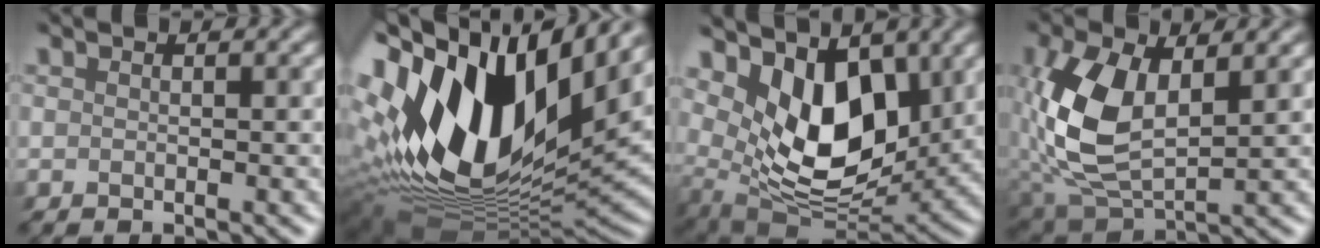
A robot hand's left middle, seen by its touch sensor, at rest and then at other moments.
{"total": 17.3, "force": [4.3, 9.5, 13.8], "torque": [-0.298, 0.005, 0.070]}
{"total": 9.6, "force": [2.8, 5.5, 7.3], "torque": [-0.138, -0.016, 0.040]}
{"total": 8.0, "force": [0.8, 4.4, 6.6], "torque": [-0.175, 0.001, 0.014]}